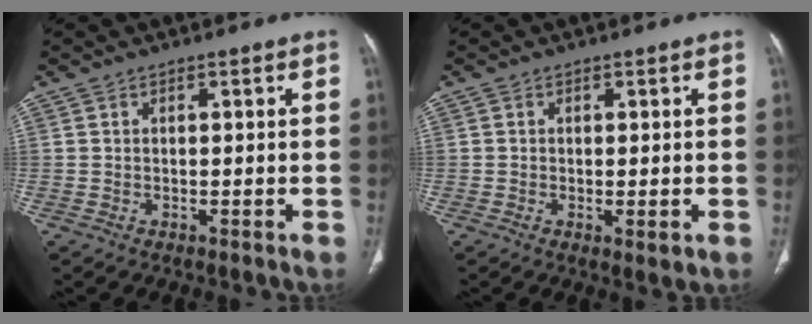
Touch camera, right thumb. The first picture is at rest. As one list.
[{"total": 1.0, "force": [-0.3, 0.4, 0.9], "torque": [-0.017, -0.004, -0.002]}]